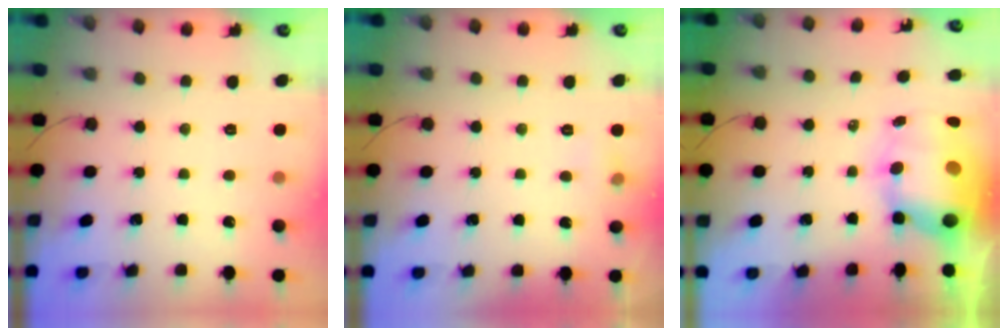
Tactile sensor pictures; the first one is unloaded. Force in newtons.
{"total": 4.5, "press": 4.3, "slide": 1.3}
{"total": 13.5, "press": 13.1, "slide": 3.4}